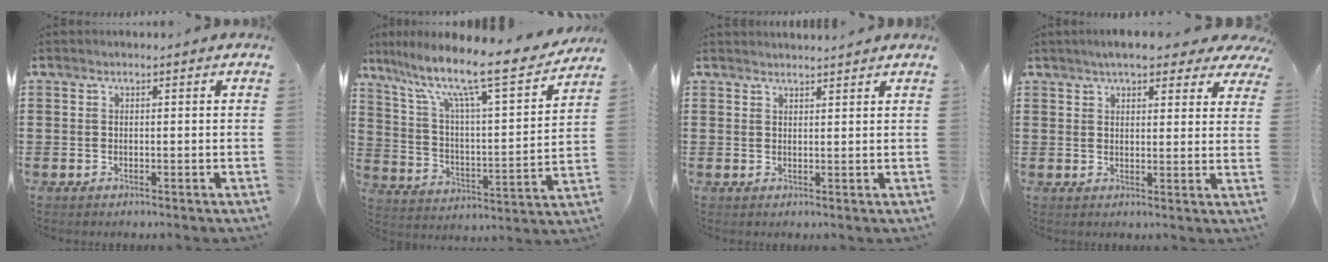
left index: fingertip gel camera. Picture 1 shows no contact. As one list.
[{"total": 12.5, "force": [9.6, 1.2, 7.9], "torque": [-0.171, -0.066, 0.150]}, {"total": 1.5, "force": [1.5, -0.1, 0.1], "torque": [-0.004, 0.001, 0.030]}, {"total": 5.6, "force": [4.6, 1.4, 2.8], "torque": [-0.053, -0.007, 0.080]}]